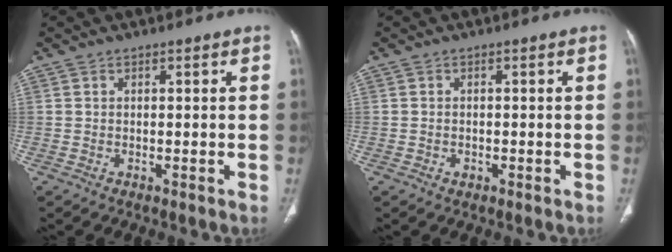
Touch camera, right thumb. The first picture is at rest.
{"total": 0.9, "force": [-0.4, 0.7, 0.4], "torque": [-0.004, 0.006, -0.003]}